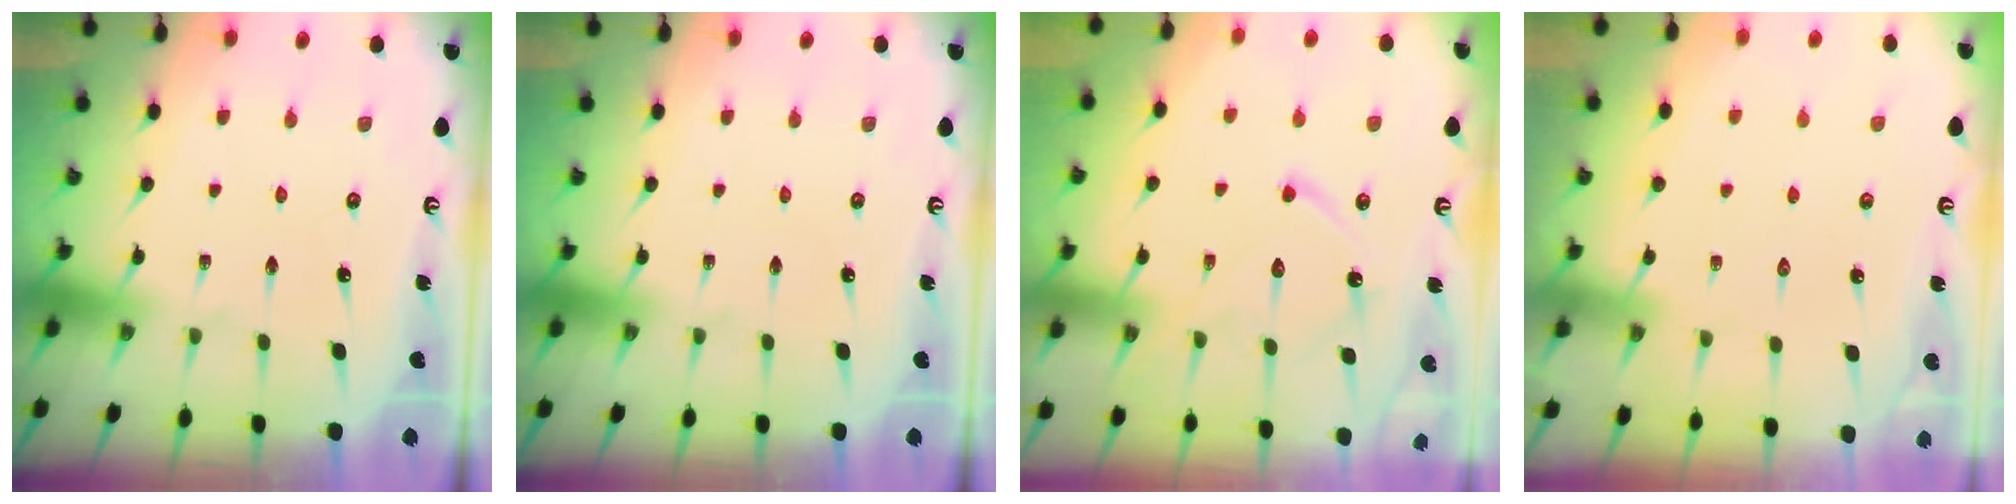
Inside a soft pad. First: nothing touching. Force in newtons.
{"total": 0.0}
{"total": 12.5, "press": 12.4, "slide": 1.1}
{"total": 3.3, "press": 3.2, "slide": 0.5}